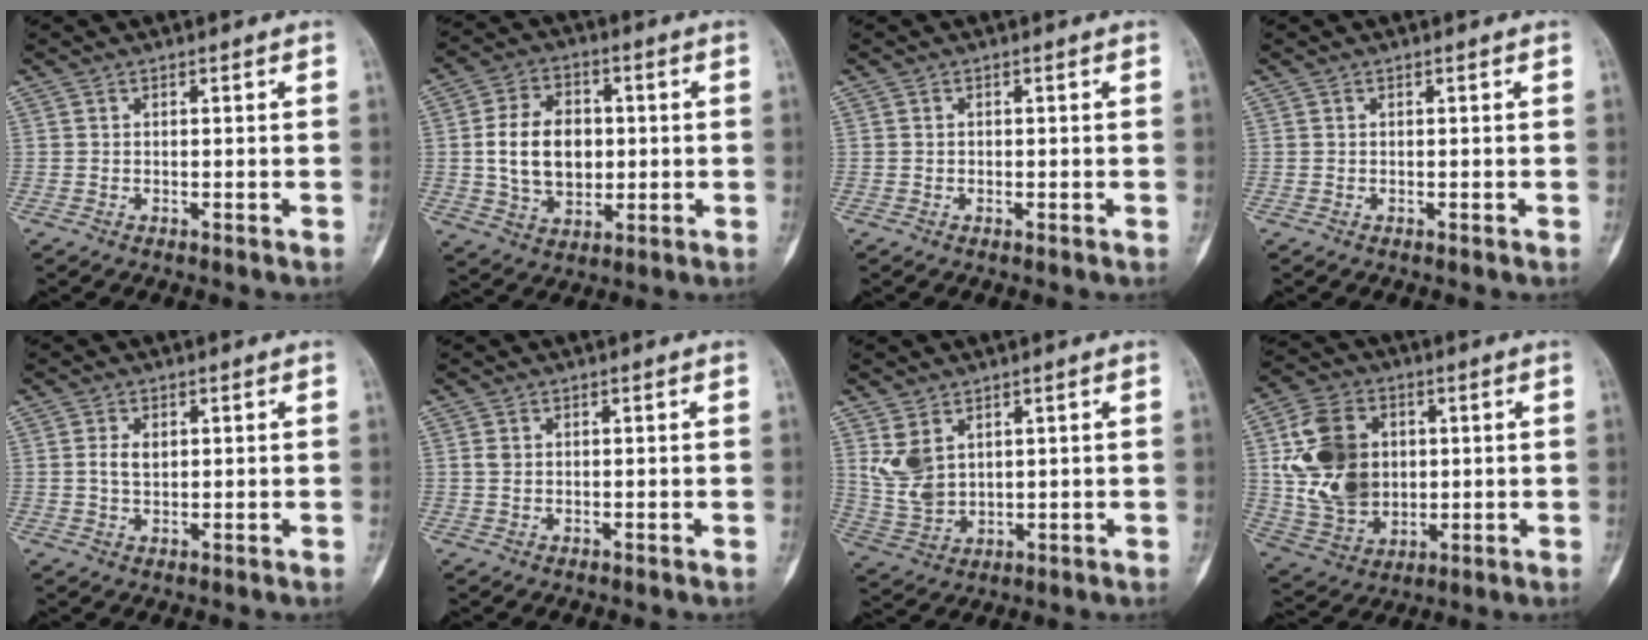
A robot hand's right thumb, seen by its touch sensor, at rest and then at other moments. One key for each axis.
{"total": 13.1, "fx": 0.6, "fy": 9.4, "fz": 9.2, "tx": -0.135, "ty": 0.004, "tz": 0.016}
{"total": 0.6, "fx": 0.0, "fy": 0.6, "fz": 0.2, "tx": -0.002, "ty": 0.002, "tz": 0.001}
{"total": 0.0}
{"total": 2.9, "fx": 0.6, "fy": 1.8, "fz": 2.2, "tx": -0.037, "ty": 0.000, "tz": 0.013}
{"total": 1.3, "fx": 0.3, "fy": 0.9, "fz": 0.8, "tx": -0.016, "ty": 0.001, "tz": 0.010}
{"total": 7.3, "fx": 2.9, "fy": 4.7, "fz": 4.7, "tx": -0.090, "ty": -0.013, "tz": 0.077}
{"total": 16.8, "fx": 2.3, "fy": 12.6, "fz": 10.8, "tx": -0.178, "ty": -0.001, "tz": 0.054}